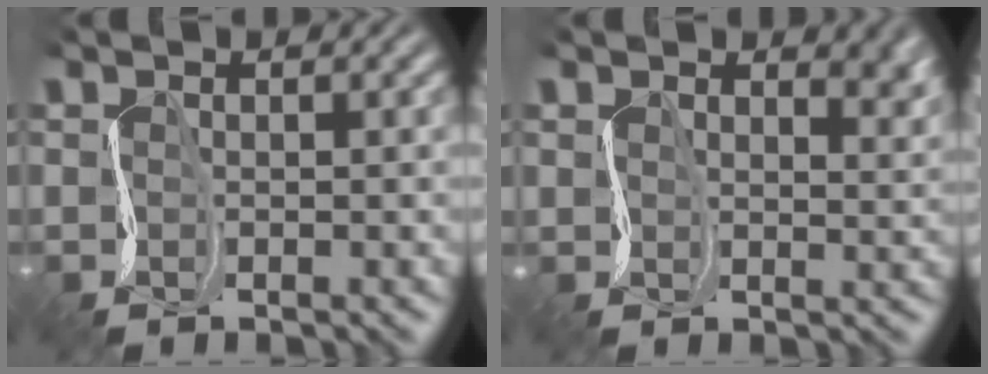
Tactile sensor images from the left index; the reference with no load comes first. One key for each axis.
{"total": 2.7, "fx": 1.9, "fy": 1.6, "fz": 1.0, "tx": -0.018, "ty": -0.004, "tz": 0.036}